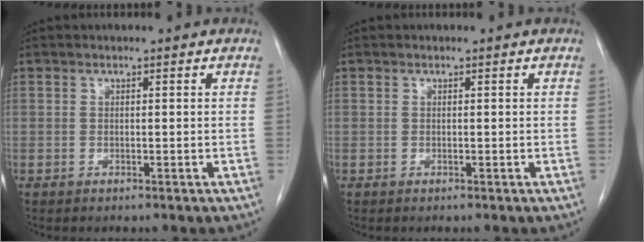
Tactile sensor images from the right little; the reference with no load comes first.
{"total": 0.0}